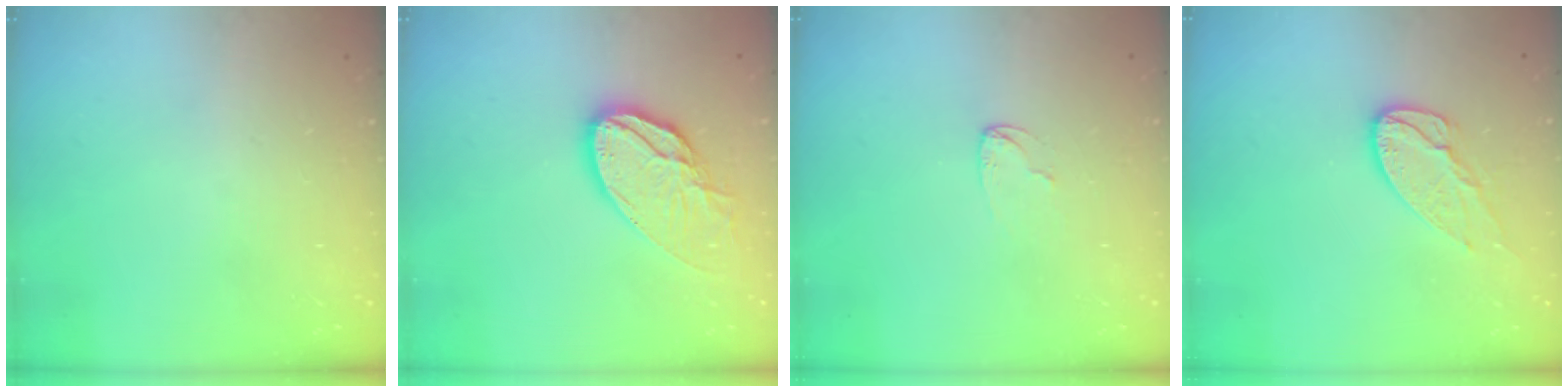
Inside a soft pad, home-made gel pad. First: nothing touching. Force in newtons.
{"total": 15.1, "press": 15.1, "slide": 1.3}
{"total": 3.8, "press": 3.7, "slide": 0.4}
{"total": 9.8, "press": 9.8, "slide": 0.6}